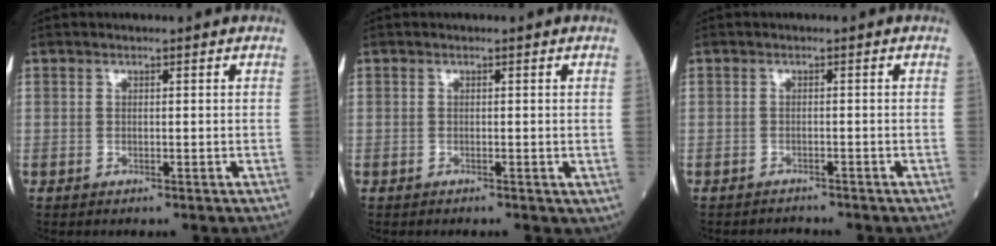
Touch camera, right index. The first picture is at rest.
{"total": 0.6, "force": [-0.2, 0.4, 0.4], "torque": [-0.006, 0.000, -0.005]}
{"total": 1.8, "force": [-1.7, 0.1, -0.4], "torque": [0.004, -0.005, -0.028]}